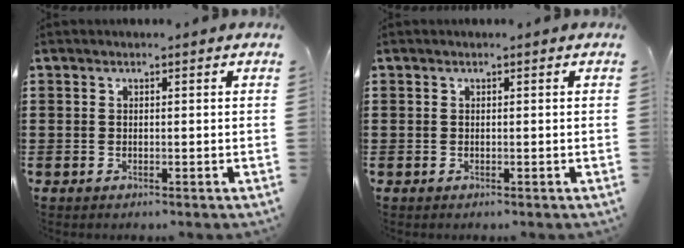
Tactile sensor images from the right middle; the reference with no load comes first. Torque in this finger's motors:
{"motor_torque": [0.00, 0.00, 0.00, 0.00]}